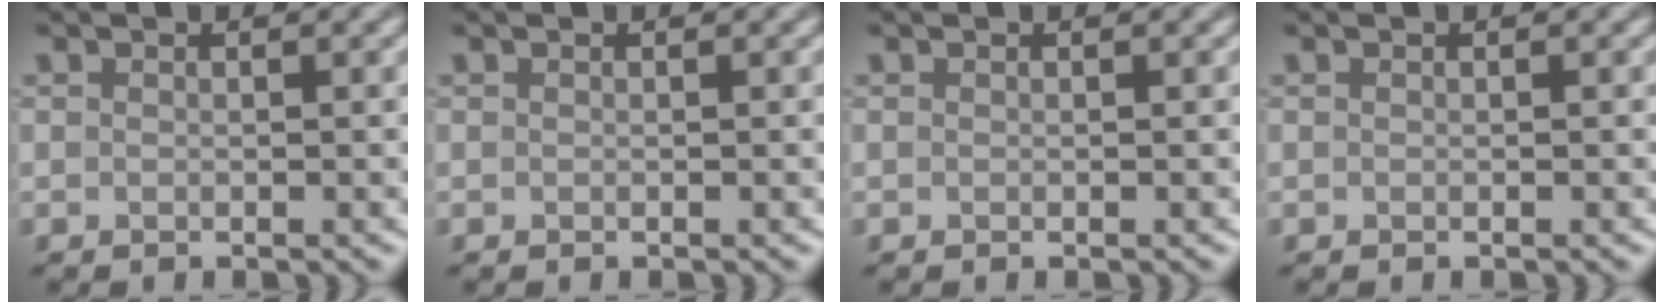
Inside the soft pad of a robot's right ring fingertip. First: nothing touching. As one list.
[{"total": 0.0}, {"total": 0.0}, {"total": 0.0}]